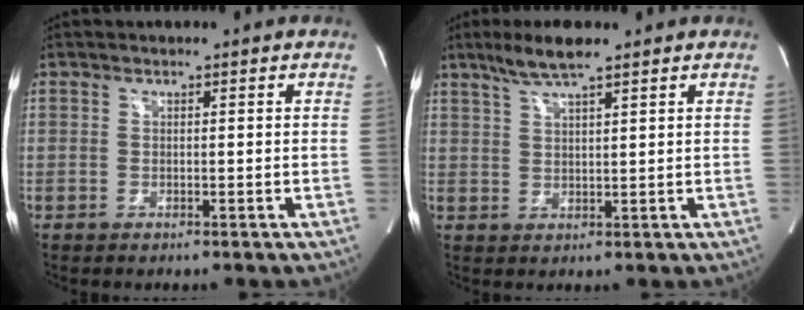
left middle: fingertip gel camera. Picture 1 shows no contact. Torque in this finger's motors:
{"motor_torque": [0.40, -0.32, 0.02, 0.06]}